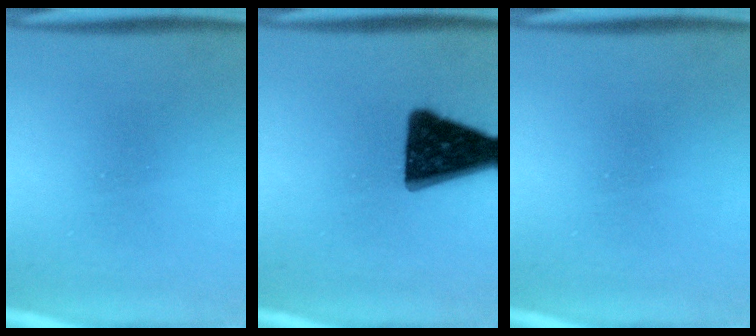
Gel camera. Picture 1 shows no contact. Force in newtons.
{"total": 15.9}
{"total": 0.0}